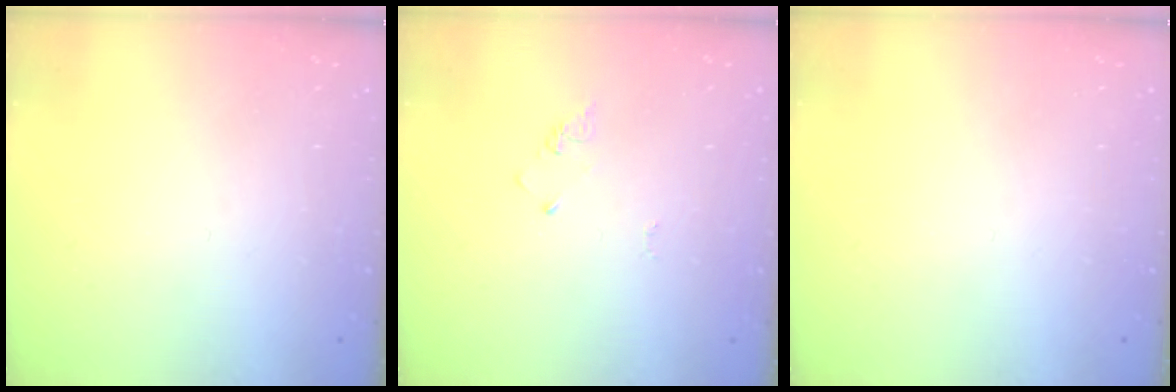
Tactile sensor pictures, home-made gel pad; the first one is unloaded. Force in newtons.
{"total": 2.4, "press": 2.4, "slide": 0.3}
{"total": 0.0}